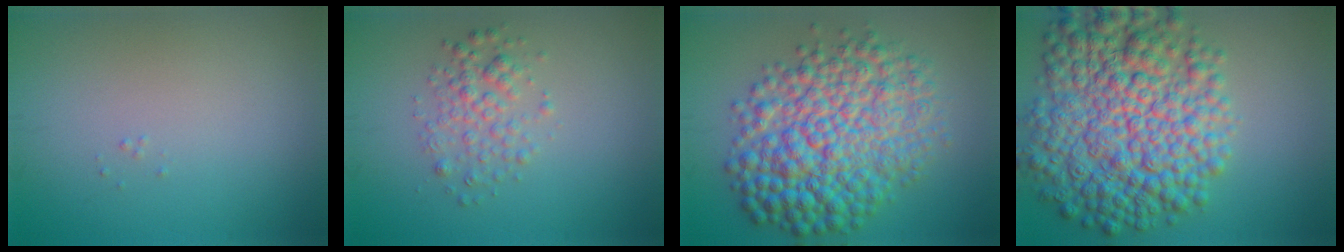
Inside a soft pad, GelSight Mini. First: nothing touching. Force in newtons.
{"total": 2.5, "press": 2.5, "slide": 0.1}
{"total": 10.9, "press": 10.9, "slide": 0.0}
{"total": 12.2, "press": 12.2, "slide": 0.3}